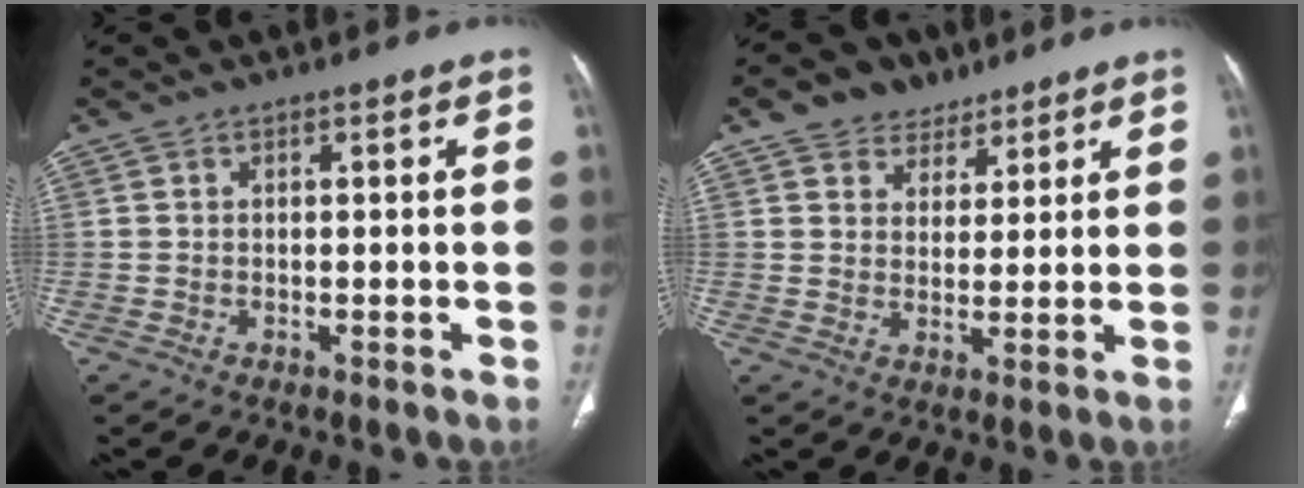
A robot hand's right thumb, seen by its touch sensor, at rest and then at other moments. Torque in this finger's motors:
{"motor_torque": [-0.86, 0.89, 0.10, -0.31, 0.00]}